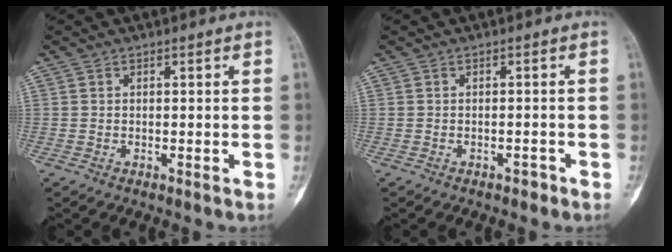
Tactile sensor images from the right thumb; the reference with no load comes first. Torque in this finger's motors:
{"motor_torque": [0.45, 0.31, 0.16, -0.04, 0.05]}